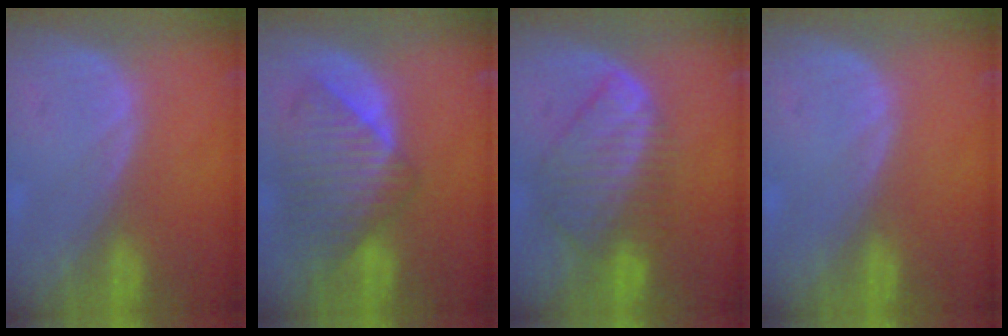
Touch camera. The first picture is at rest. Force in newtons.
{"total": 9.2, "press": 8.2, "slide": 4.0}
{"total": 8.8, "press": 7.7, "slide": 4.2}
{"total": 0.0}